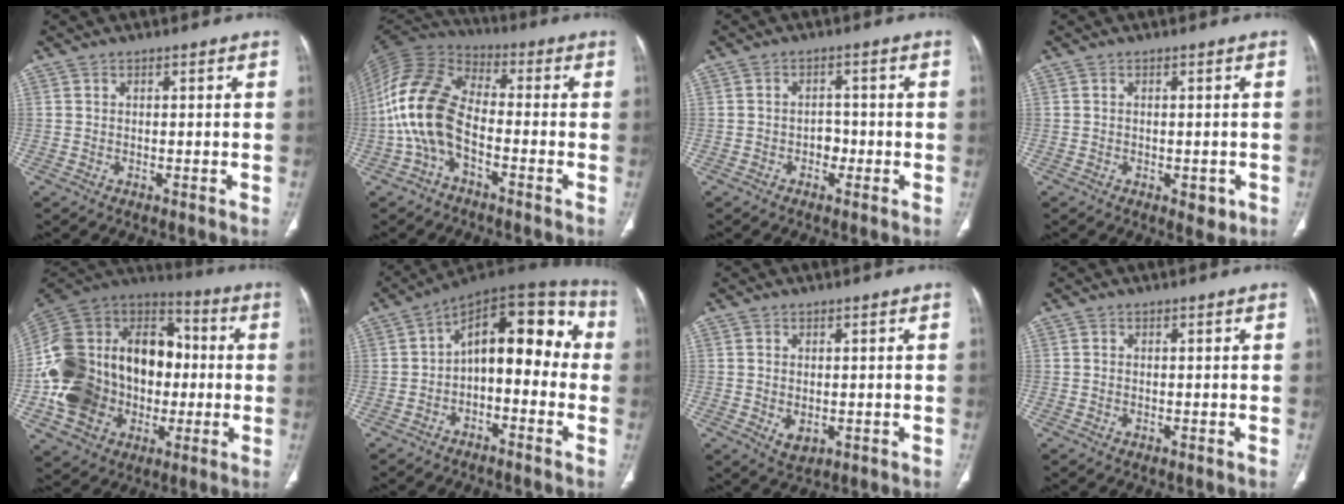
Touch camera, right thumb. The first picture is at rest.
{"total": 14.5, "force": [-3.6, 8.2, 11.4], "torque": [-0.237, 0.043, -0.079]}
{"total": 2.7, "force": [-1.0, 2.1, 1.4], "torque": [-0.001, 0.012, -0.020]}
{"total": 3.1, "force": [-1.1, 1.8, 2.3], "torque": [-0.017, 0.001, -0.008]}
{"total": 31.2, "force": [-2.6, 23.6, 20.2], "torque": [-0.375, 0.049, -0.035]}
{"total": 15.8, "force": [-0.9, 8.7, 13.2], "torque": [-0.145, 0.062, -0.026]}
{"total": 3.1, "force": [-0.4, 2.0, 2.3], "torque": [-0.033, -0.006, 0.003]}
{"total": 0.0}